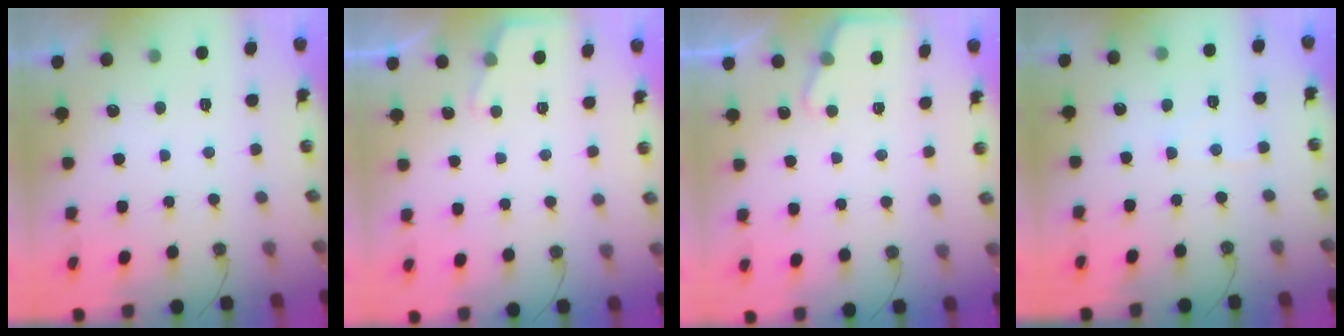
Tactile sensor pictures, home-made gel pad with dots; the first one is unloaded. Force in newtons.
{"total": 2.3, "press": 2.3, "slide": 0.3}
{"total": 3.2, "press": 3.2, "slide": 0.5}
{"total": 4.5, "press": 4.4, "slide": 0.7}